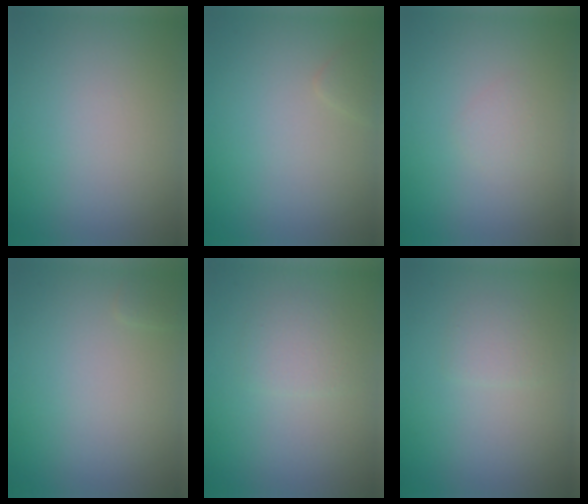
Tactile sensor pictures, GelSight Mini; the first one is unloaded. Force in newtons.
{"total": 0.8, "press": 0.8, "slide": 0.0}
{"total": 0.7, "press": 0.7, "slide": 0.0}
{"total": 0.5, "press": 0.5, "slide": 0.0}
{"total": 2.9, "press": 2.9, "slide": 0.2}
{"total": 1.3, "press": 1.3, "slide": 0.1}